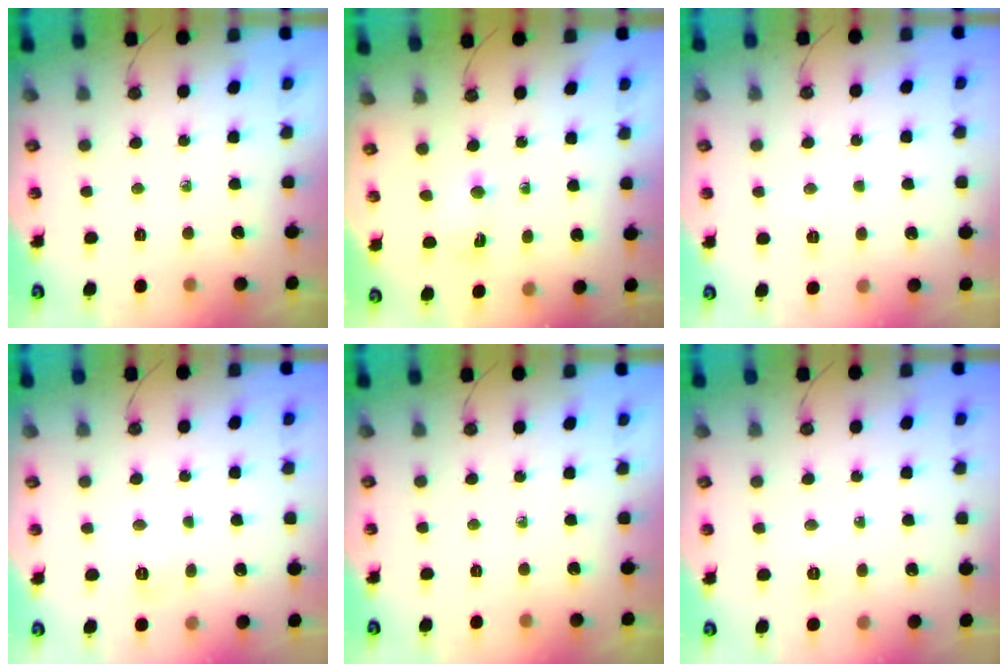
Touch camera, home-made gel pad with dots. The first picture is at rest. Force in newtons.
{"total": 1.5, "press": 1.5, "slide": 0.2}
{"total": 17.5, "press": 6.0, "slide": 16.5}
{"total": 6.2, "press": 6.2, "slide": 0.5}
{"total": 0.0}
{"total": 4.7, "press": 4.7, "slide": 0.6}